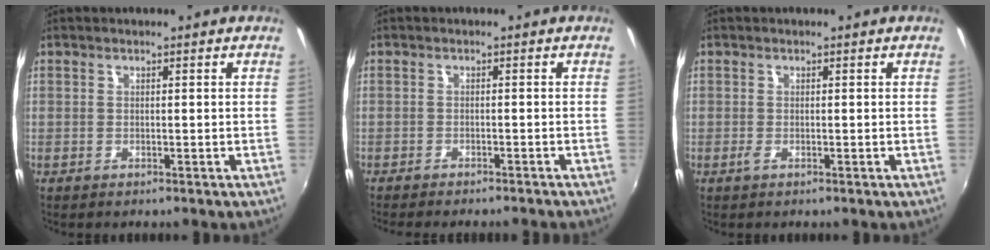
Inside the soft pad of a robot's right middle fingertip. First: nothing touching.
{"total": 6.0, "force": [-5.4, 0.8, 2.6], "torque": [-0.056, -0.019, -0.079]}
{"total": 0.8, "force": [-0.3, 0.2, 0.7], "torque": [-0.015, -0.003, -0.007]}